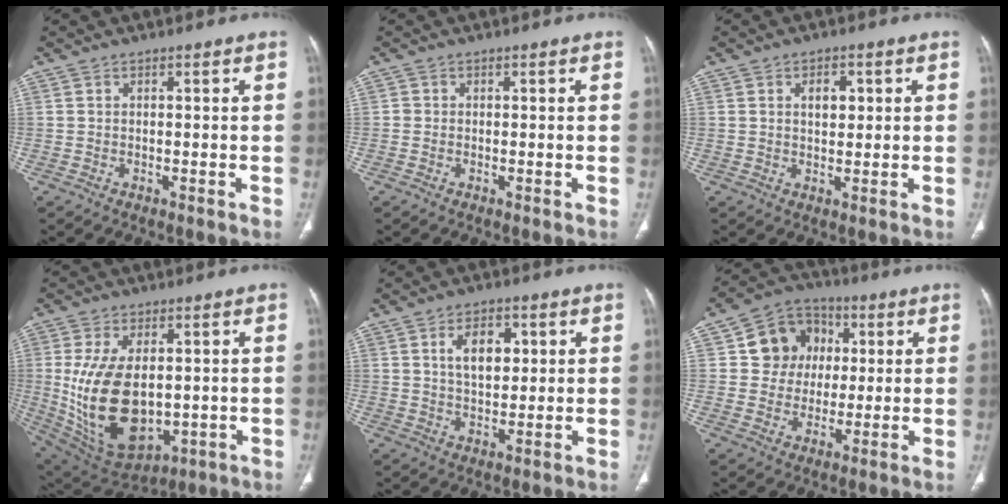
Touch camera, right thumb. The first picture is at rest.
{"total": 0.6, "force": [-0.1, 0.5, 0.1], "torque": [0.003, 0.004, -0.006]}
{"total": 3.8, "force": [1.1, 2.4, 2.7], "torque": [-0.025, -0.001, 0.017]}
{"total": 18.7, "force": [-0.2, 10.8, 15.2], "torque": [-0.281, -0.014, 0.029]}
{"total": 7.4, "force": [2.2, 4.4, 5.5], "torque": [-0.066, -0.006, 0.039]}
{"total": 10.9, "force": [2.2, 9.9, 4.1], "torque": [-0.018, 0.005, 0.033]}